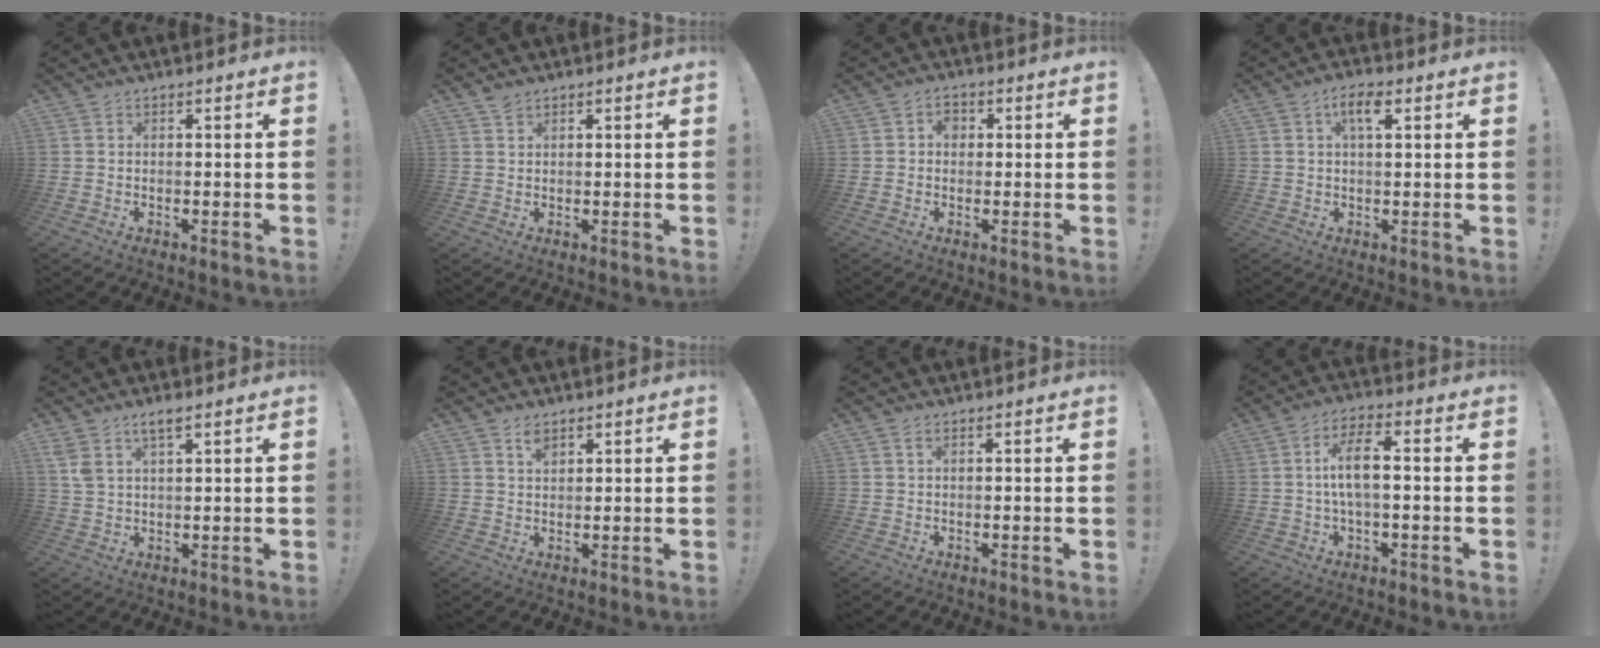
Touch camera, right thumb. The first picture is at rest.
{"total": 2.0, "force": [1.7, 0.9, 0.6], "torque": [-0.006, -0.006, 0.031]}
{"total": 3.3, "force": [0.4, 2.6, 2.1], "torque": [-0.029, 0.003, 0.004]}
{"total": 5.6, "force": [2.1, 2.4, 4.5], "torque": [-0.069, 0.001, 0.032]}
{"total": 4.8, "force": [3.2, 1.4, 3.3], "torque": [-0.060, -0.013, 0.059]}
{"total": 3.2, "force": [2.3, 1.6, 1.7], "torque": [-0.008, -0.018, 0.036]}
{"total": 1.0, "force": [0.6, 0.4, 0.7], "torque": [-0.017, 0.001, 0.011]}
{"total": 8.6, "force": [0.3, 3.0, 8.1], "torque": [-0.139, 0.007, 0.004]}